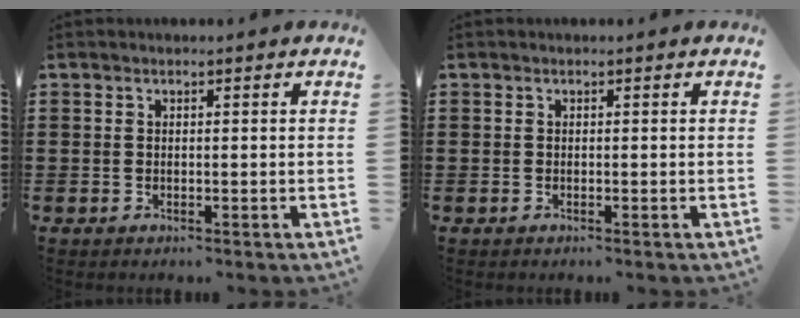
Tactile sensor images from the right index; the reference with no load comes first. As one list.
[{"total": 0.0}]